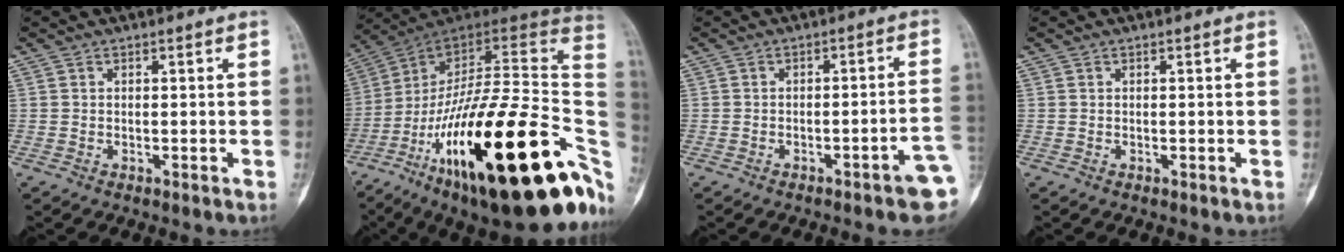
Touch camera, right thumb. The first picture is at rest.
{"total": 38.6, "force": [-12.3, 12.5, 34.4], "torque": [-0.439, 0.079, -0.197]}
{"total": 6.9, "force": [-3.1, 1.0, 6.1], "torque": [-0.070, 0.026, -0.036]}
{"total": 0.0}